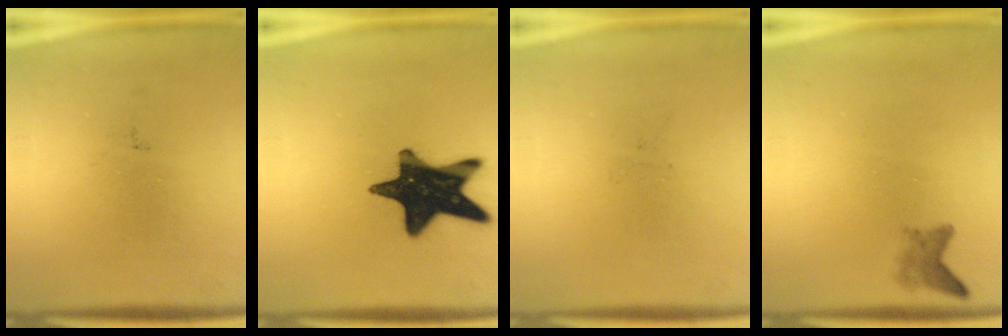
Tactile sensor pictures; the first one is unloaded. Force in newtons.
{"total": 18.3}
{"total": 0.0}
{"total": 1.7}